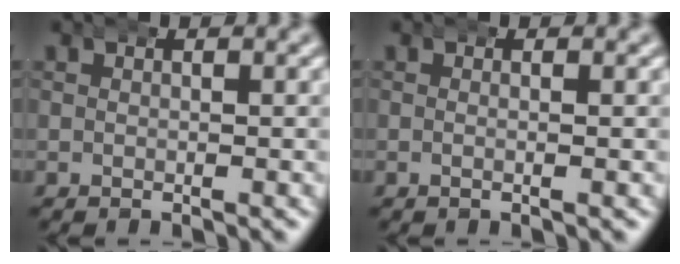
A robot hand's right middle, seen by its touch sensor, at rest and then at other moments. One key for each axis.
{"total": 1.0, "fx": -0.3, "fy": 0.1, "fz": 1.0, "tx": -0.015, "ty": 0.005, "tz": -0.008}